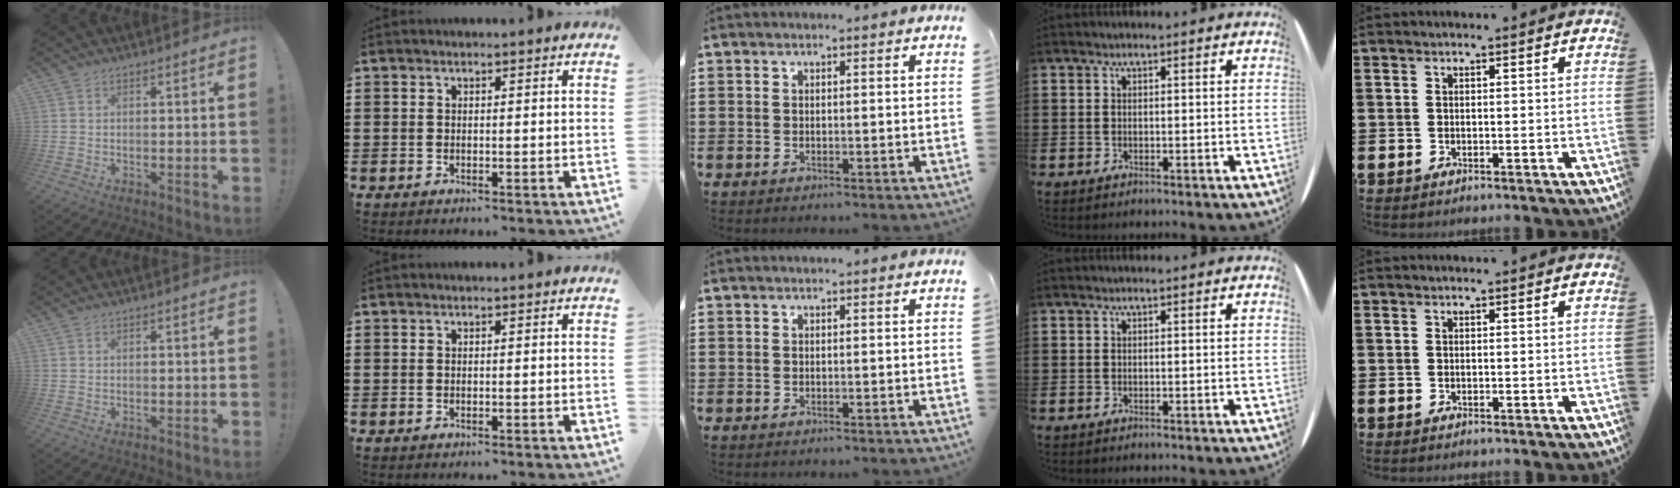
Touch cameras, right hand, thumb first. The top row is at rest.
{}